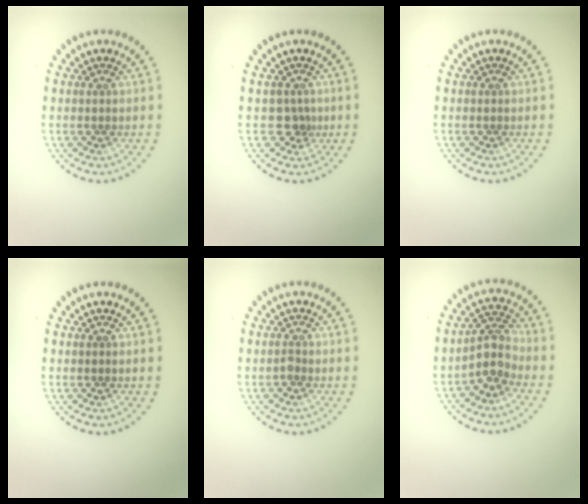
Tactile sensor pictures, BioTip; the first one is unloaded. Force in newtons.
{"total": 1.6, "press": 1.2, "slide": 1.2}
{"total": 0.0}
{"total": 0.0}
{"total": 0.6, "press": 0.4, "slide": 0.4}
{"total": 2.9, "press": 2.3, "slide": 1.8}